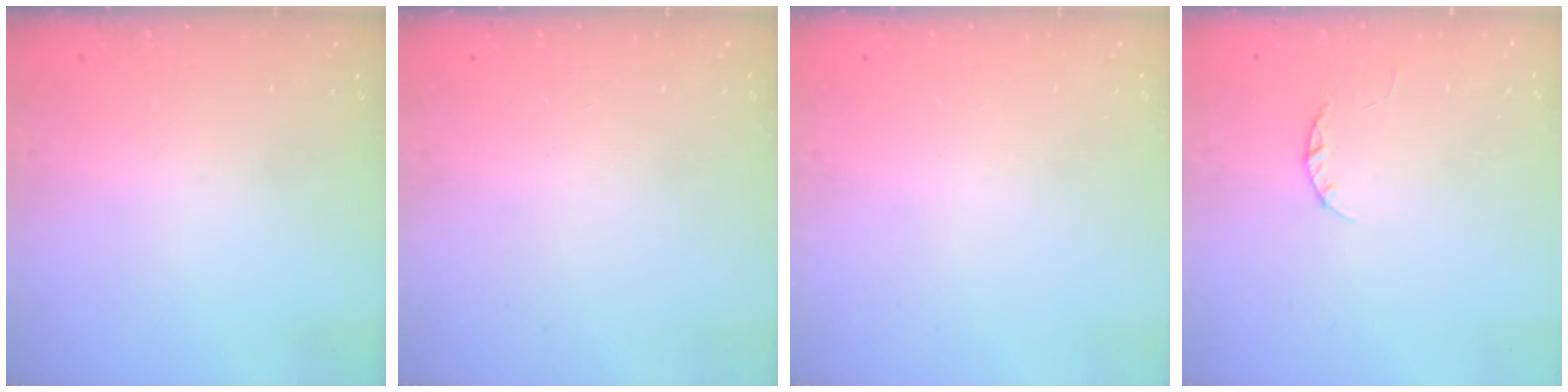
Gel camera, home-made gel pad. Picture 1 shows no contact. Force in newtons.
{"total": 0.0}
{"total": 0.0}
{"total": 2.4, "press": 2.3, "slide": 0.4}